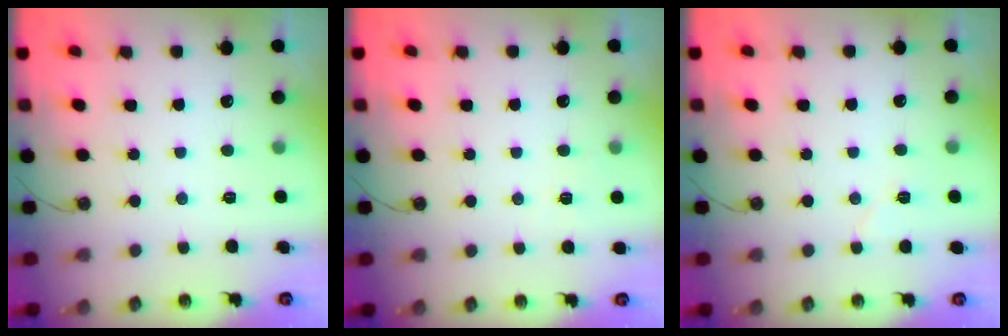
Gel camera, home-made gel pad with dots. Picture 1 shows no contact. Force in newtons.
{"total": 4.2, "press": 4.1, "slide": 1.1}
{"total": 5.0, "press": 4.6, "slide": 1.8}